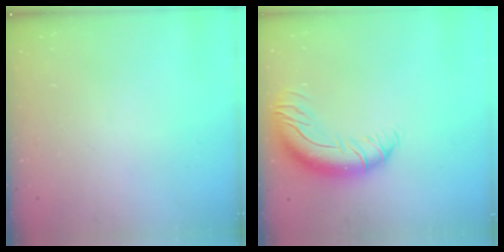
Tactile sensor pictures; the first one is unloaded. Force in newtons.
{"total": 13.3, "press": 13.0, "slide": 2.9}